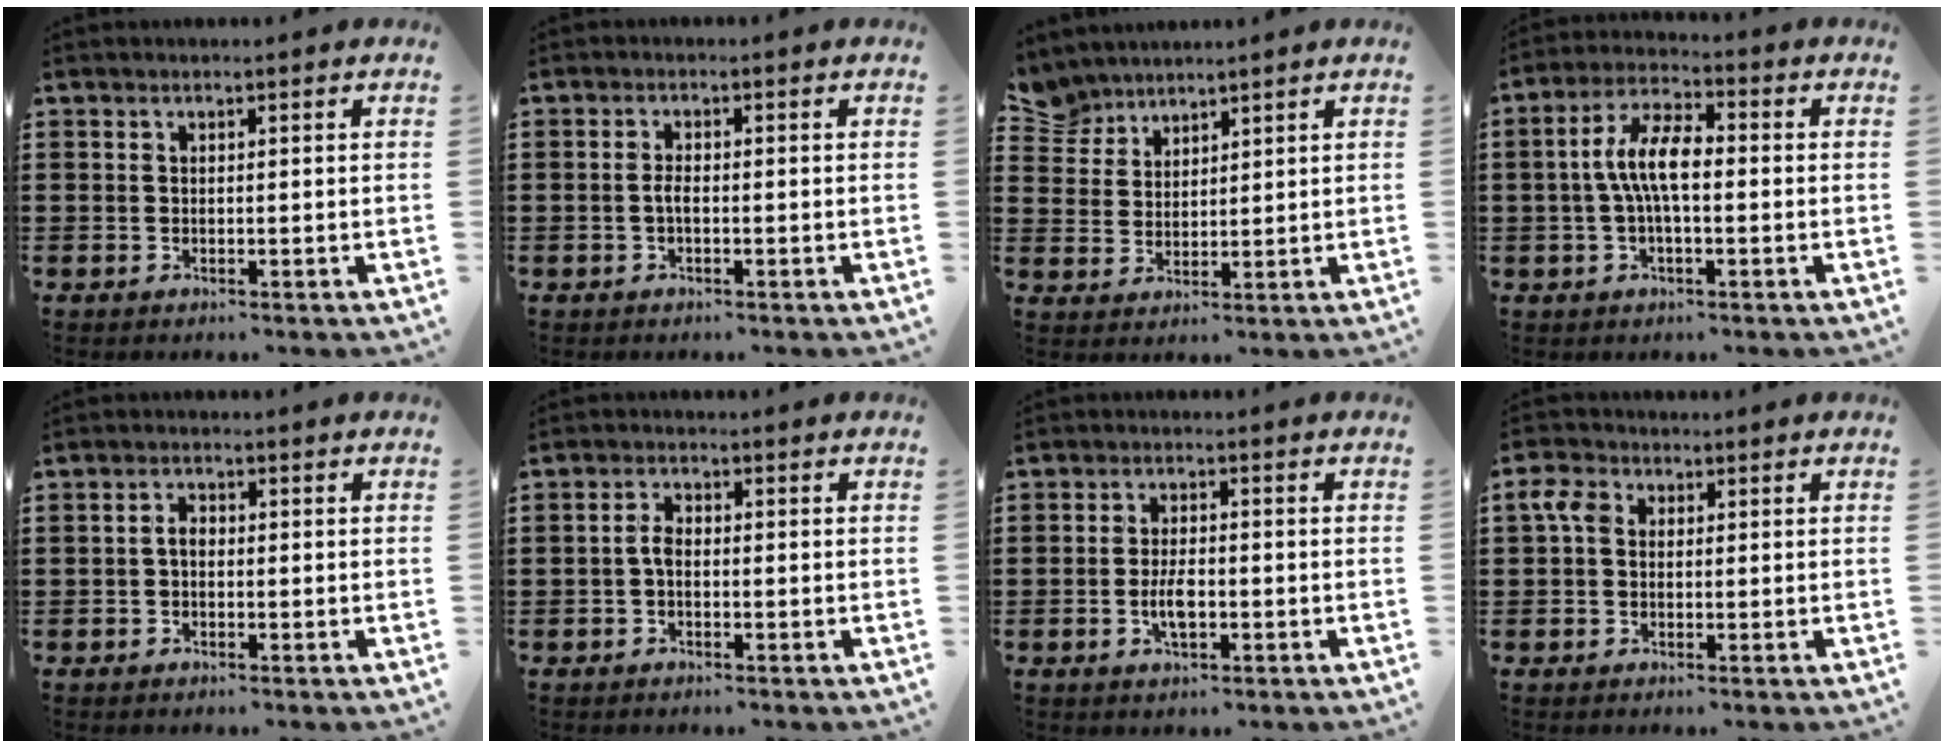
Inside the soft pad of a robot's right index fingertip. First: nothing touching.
{"total": 1.7, "force": [-0.5, 0.6, 1.5], "torque": [-0.038, -0.002, -0.012]}
{"total": 4.0, "force": [3.5, 1.8, -0.5], "torque": [-0.012, -0.007, 0.067]}
{"total": 7.6, "force": [-0.3, 3.0, 6.9], "torque": [-0.146, 0.005, -0.011]}
{"total": 1.9, "force": [-0.4, 1.1, 1.5], "torque": [-0.038, 0.000, -0.010]}
{"total": 2.3, "force": [-0.5, 1.2, 1.9], "torque": [-0.046, 0.001, -0.013]}
{"total": 4.0, "force": [-0.9, 1.4, 3.7], "torque": [-0.082, -0.004, -0.019]}
{"total": 3.6, "force": [0.7, 2.8, 2.1], "torque": [-0.059, 0.007, 0.008]}